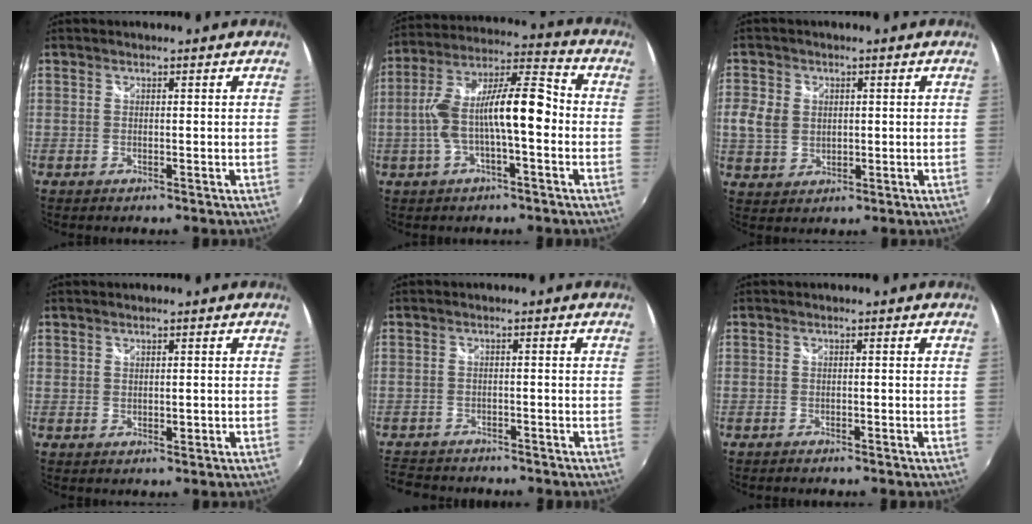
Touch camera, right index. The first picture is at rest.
{"total": 13.6, "force": [-2.2, 3.5, 12.9], "torque": [-0.241, 0.021, -0.038]}
{"total": 6.3, "force": [0.5, 5.3, 3.4], "torque": [-0.079, 0.005, 0.012]}
{"total": 1.1, "force": [0.2, 0.6, 0.9], "torque": [-0.013, -0.001, 0.004]}
{"total": 6.9, "force": [-6.3, 2.3, 1.4], "torque": [-0.055, -0.007, -0.107]}
{"total": 1.2, "force": [-1.1, 0.1, 0.4], "torque": [-0.010, -0.006, -0.018]}